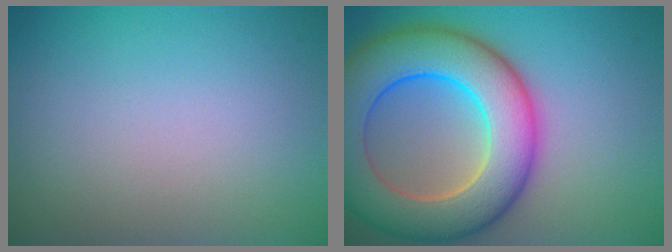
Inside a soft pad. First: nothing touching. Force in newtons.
{"total": 11.9, "press": 11.9, "slide": 0.5}